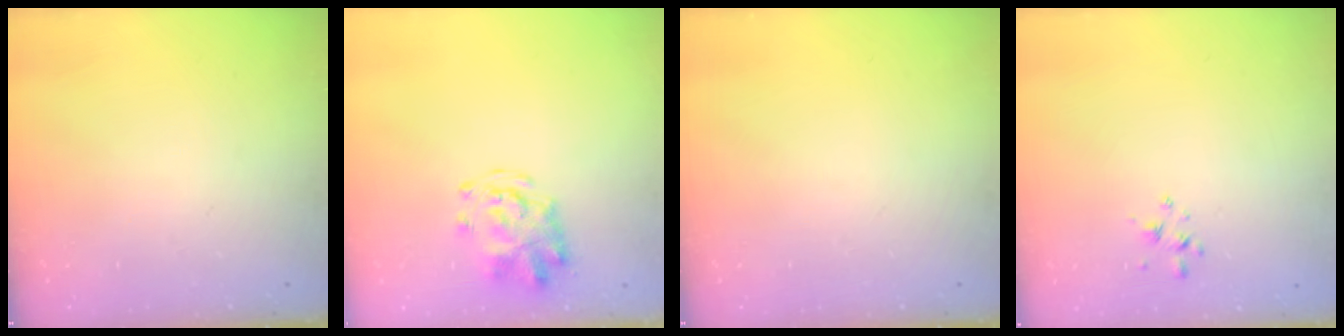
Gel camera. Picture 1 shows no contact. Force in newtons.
{"total": 5.0, "press": 4.9, "slide": 0.8}
{"total": 0.0}
{"total": 2.4, "press": 2.3, "slide": 0.8}